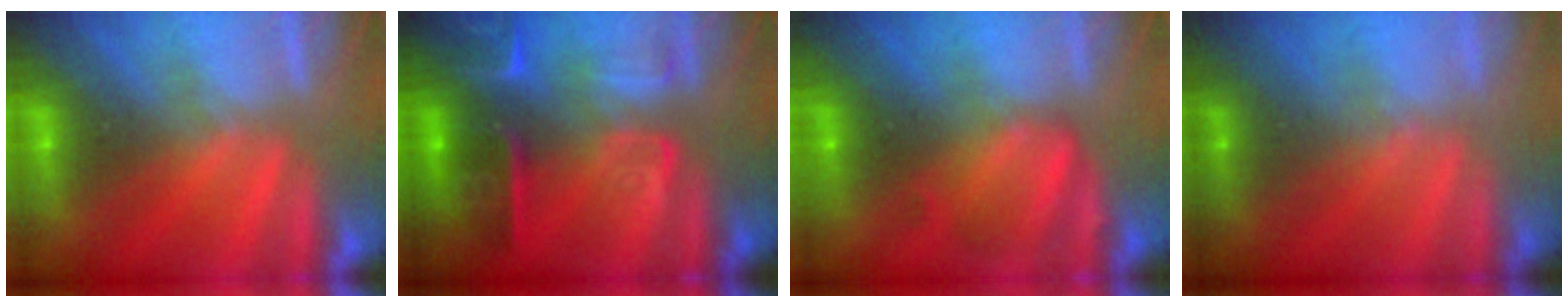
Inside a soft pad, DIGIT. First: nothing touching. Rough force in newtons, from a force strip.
{"total": 6.2}
{"total": 2.5}
{"total": 1.6}